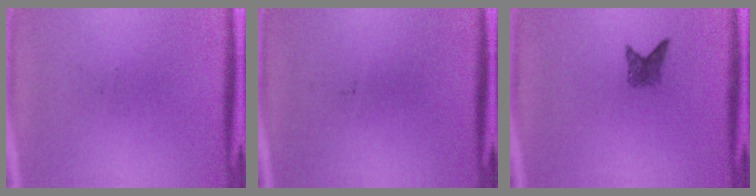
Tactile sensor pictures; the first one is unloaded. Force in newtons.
{"total": 0.0}
{"total": 2.1}